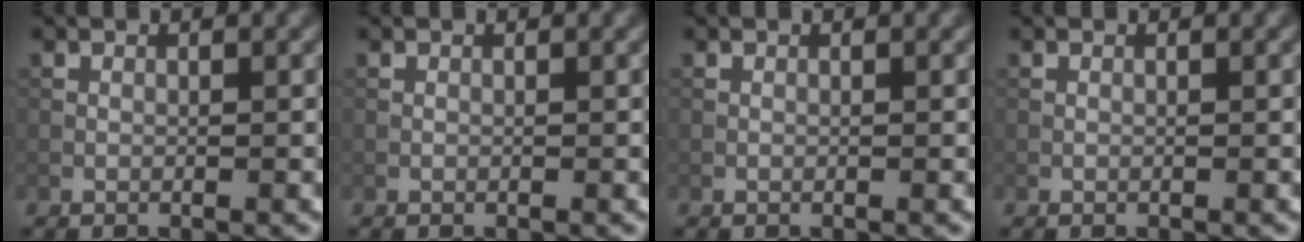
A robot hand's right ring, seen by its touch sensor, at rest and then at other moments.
{"total": 0.0}
{"total": 0.0}
{"total": 0.0}